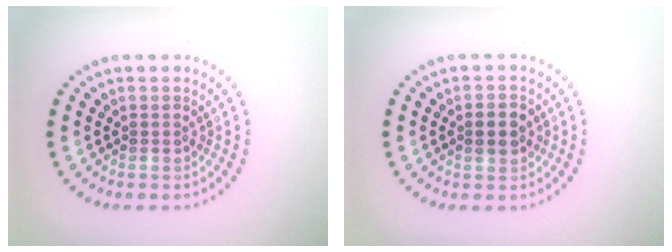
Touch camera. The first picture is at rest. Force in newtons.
{"total": 2.3, "press": 2.3, "slide": 0.2}